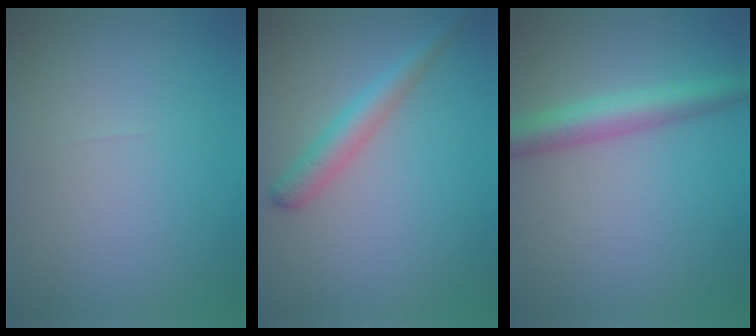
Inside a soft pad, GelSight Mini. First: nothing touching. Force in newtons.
{"total": 2.7, "press": 2.7, "slide": 0.1}
{"total": 4.0, "press": 4.0, "slide": 0.2}